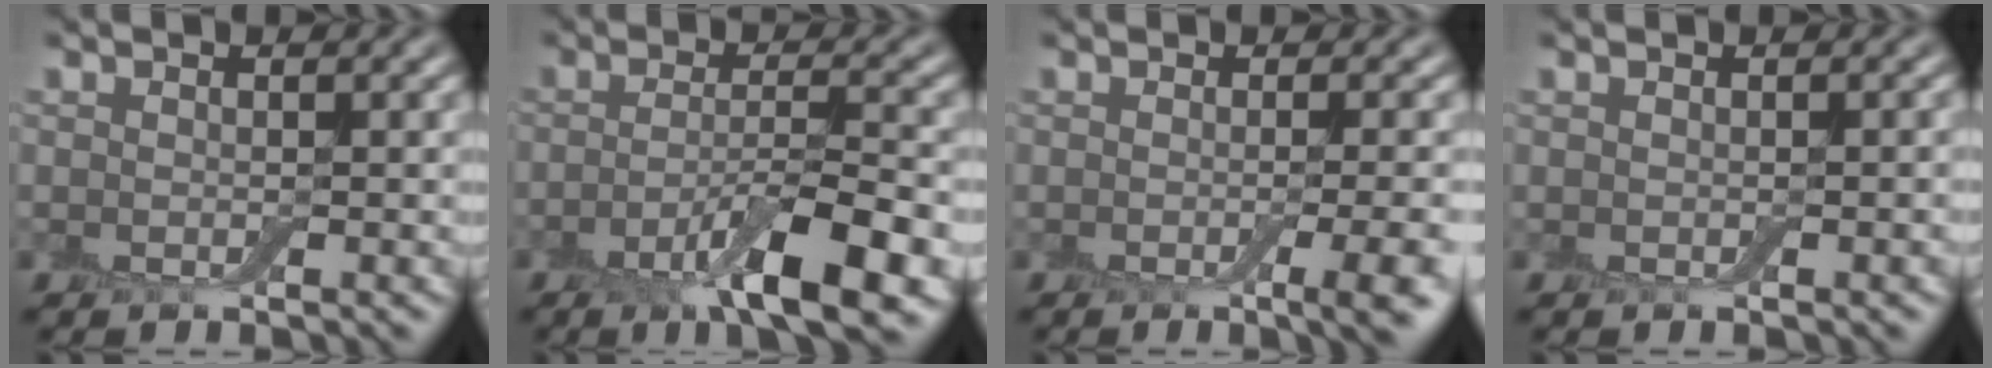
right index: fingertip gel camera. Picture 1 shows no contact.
{"total": 6.8, "force": [-3.2, 1.5, 5.8], "torque": [-0.097, 0.002, -0.058]}
{"total": 5.2, "force": [-1.7, 1.5, 4.7], "torque": [-0.052, -0.008, -0.020]}
{"total": 0.7, "force": [-0.1, 0.2, 0.7], "torque": [-0.005, 0.002, -0.002]}